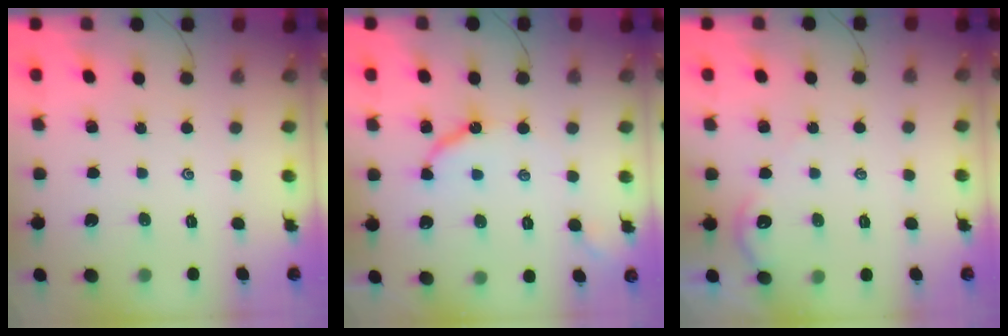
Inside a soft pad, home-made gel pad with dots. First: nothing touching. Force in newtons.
{"total": 8.3, "press": 8.2, "slide": 0.8}
{"total": 2.8, "press": 2.8, "slide": 0.3}